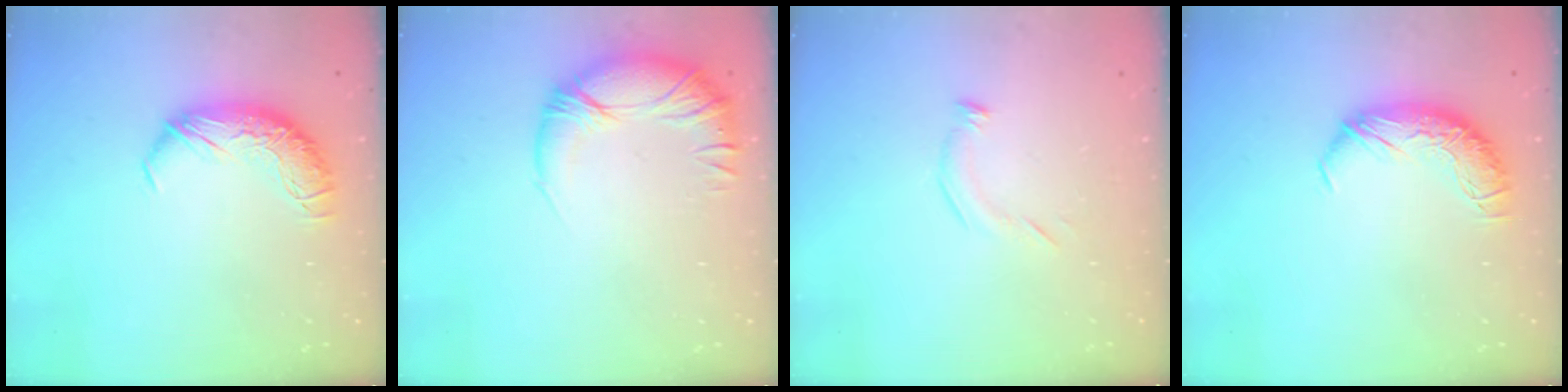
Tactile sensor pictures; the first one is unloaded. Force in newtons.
{"total": 3.3, "press": 2.0, "slide": 2.6}
{"total": 4.4, "press": 4.3, "slide": 0.8}
{"total": 0.0}